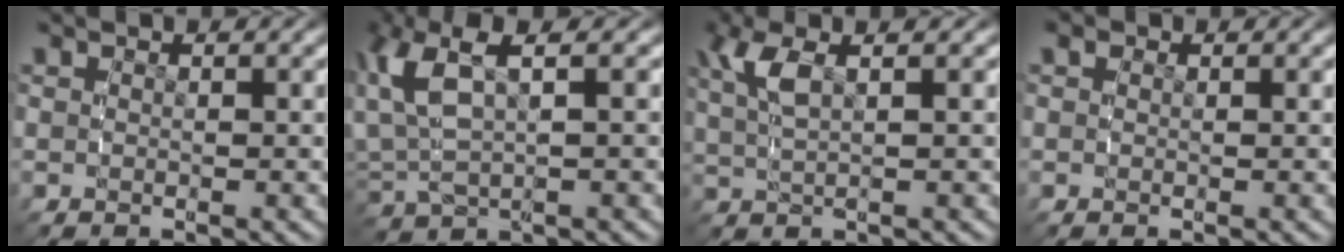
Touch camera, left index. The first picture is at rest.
{"total": 6.1, "force": [1.5, 3.6, 4.7], "torque": [-0.120, 0.000, 0.035]}
{"total": 3.9, "force": [1.7, 1.1, 3.3], "torque": [-0.077, 0.008, 0.035]}
{"total": 0.6, "force": [0.3, 0.4, 0.3], "torque": [-0.007, -0.004, 0.008]}